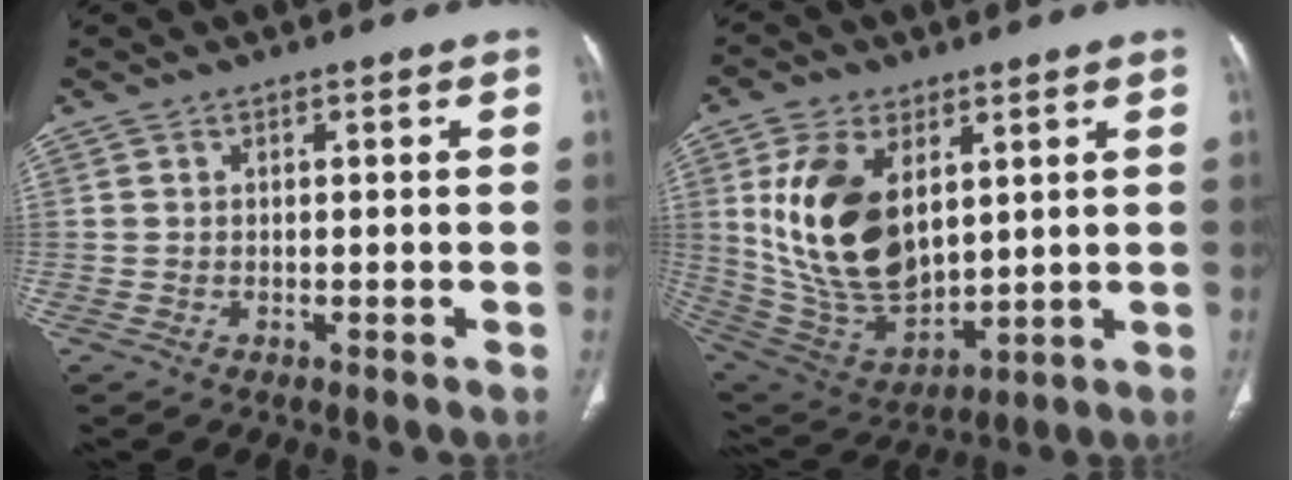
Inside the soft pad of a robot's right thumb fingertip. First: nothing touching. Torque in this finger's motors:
{"motor_torque": [-0.50, 2.45, 1.96, 0.37, 0.65]}